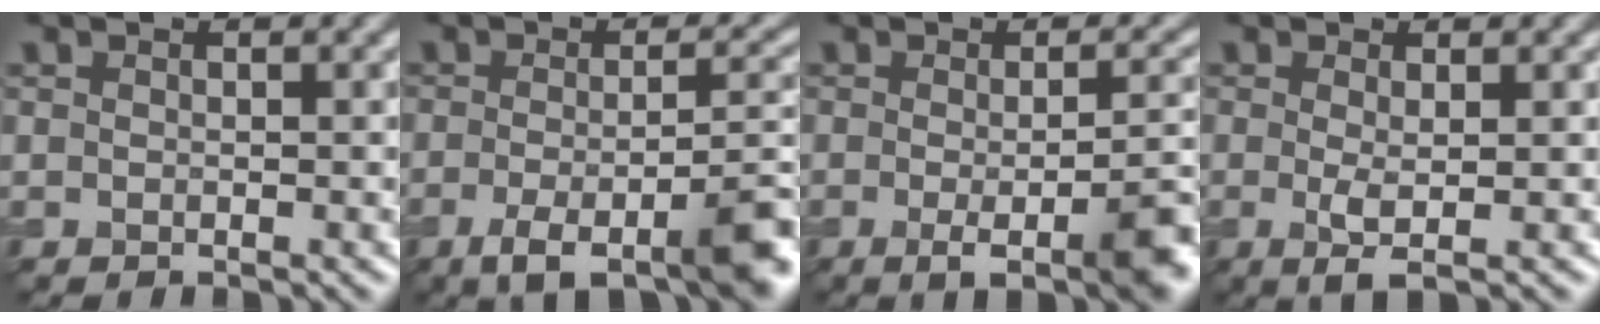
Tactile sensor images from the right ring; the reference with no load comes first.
{"total": 7.5, "force": [-3.7, 2.0, 6.2], "torque": [-0.095, -0.003, -0.064]}
{"total": 6.4, "force": [-1.7, 1.7, 5.9], "torque": [-0.081, -0.009, -0.025]}
{"total": 1.9, "force": [0.0, 0.2, 1.8], "torque": [-0.037, -0.008, -0.001]}